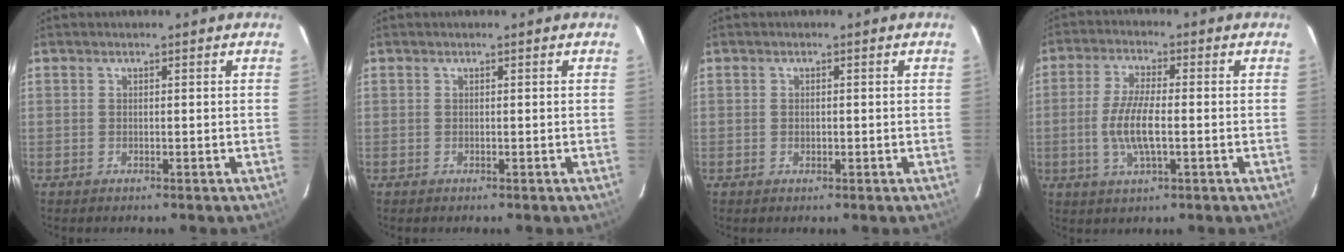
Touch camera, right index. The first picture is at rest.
{"total": 0.0}
{"total": 0.9, "force": [0.0, 0.7, 0.6], "torque": [-0.010, 0.001, 0.000]}
{"total": 8.0, "force": [-1.3, 2.2, 7.6], "torque": [-0.156, -0.004, -0.028]}